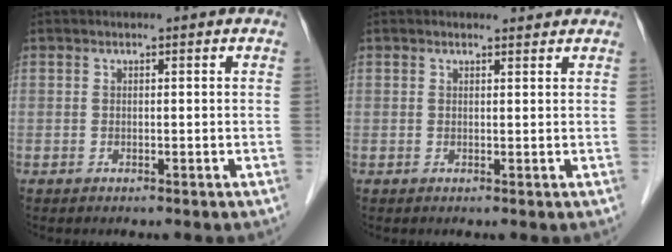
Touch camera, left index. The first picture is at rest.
{"total": 1.4, "force": [1.3, 0.4, 0.2], "torque": [-0.011, 0.005, 0.017]}